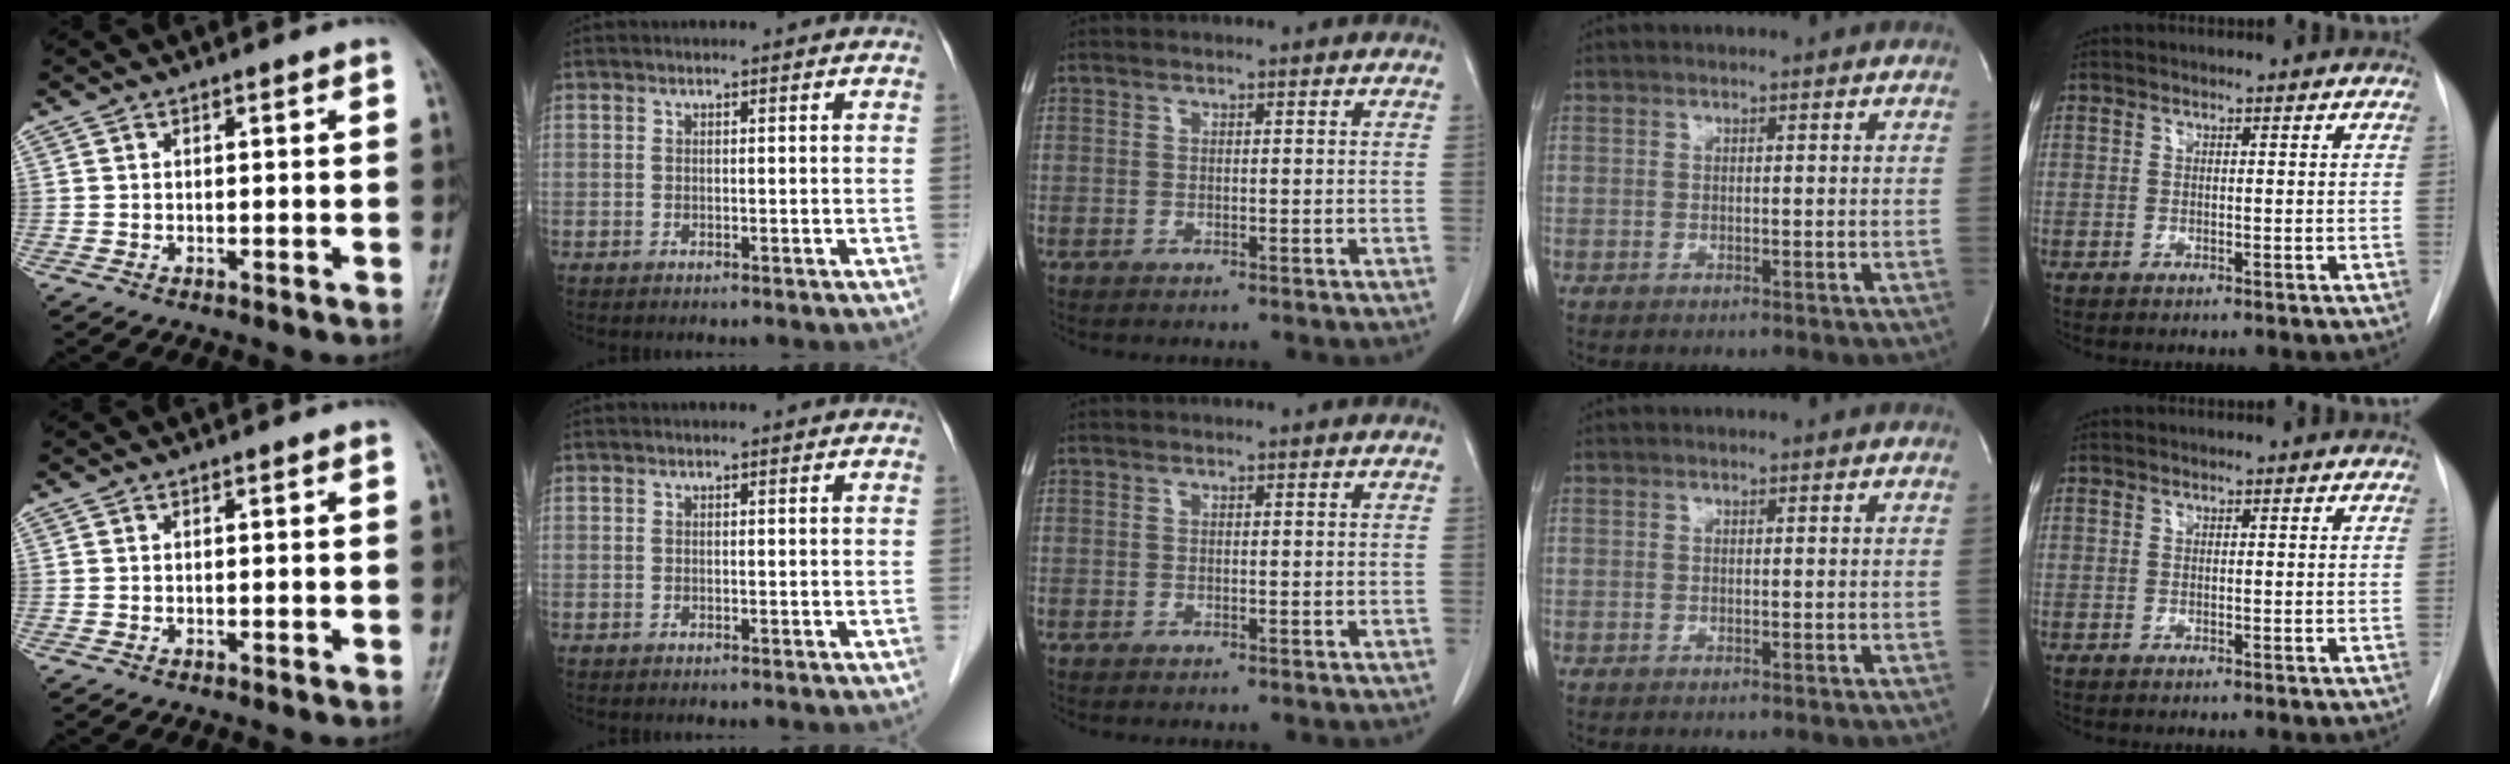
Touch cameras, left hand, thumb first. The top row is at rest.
{}